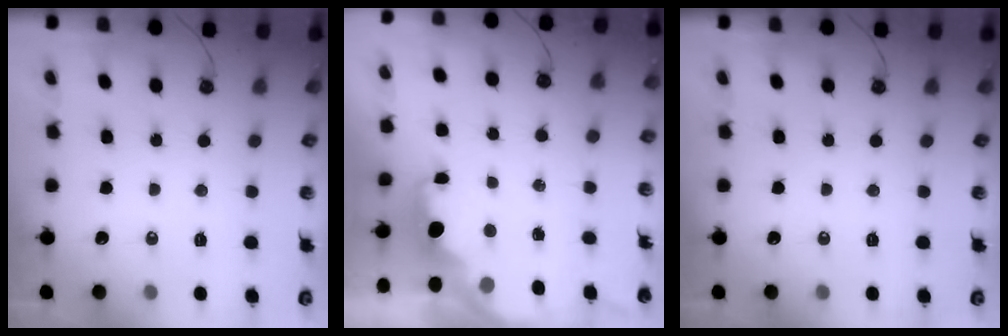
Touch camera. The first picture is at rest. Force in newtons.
{"total": 2.0, "press": 1.8, "slide": 0.8}
{"total": 0.0}